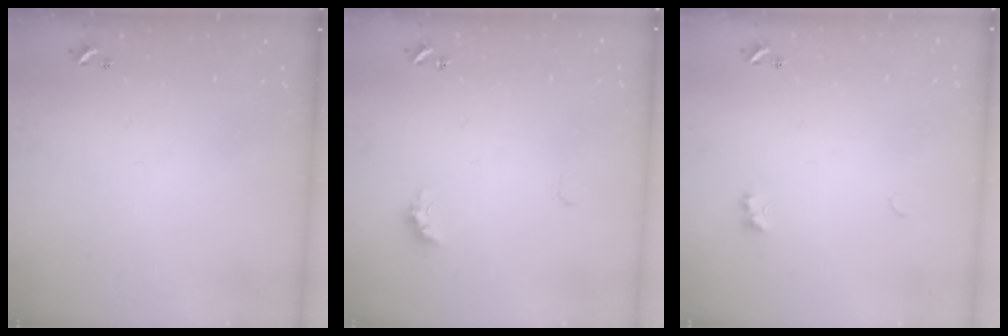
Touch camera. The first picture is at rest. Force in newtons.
{"total": 2.8, "press": 2.7, "slide": 0.6}
{"total": 1.8, "press": 1.7, "slide": 0.4}